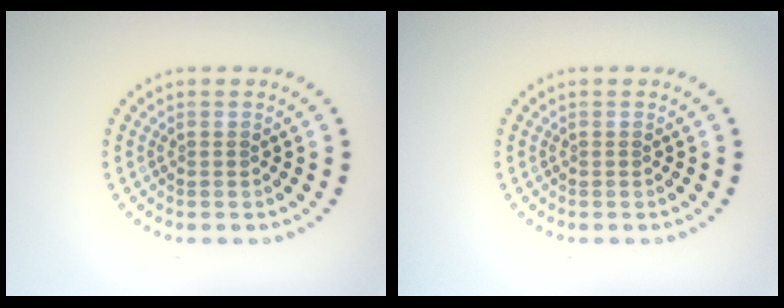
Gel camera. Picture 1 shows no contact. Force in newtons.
{"total": 0.0}